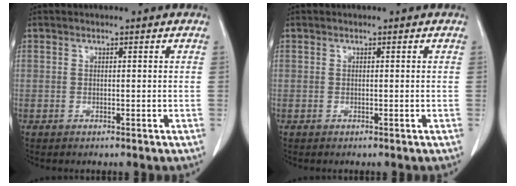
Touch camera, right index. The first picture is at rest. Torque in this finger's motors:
{"motor_torque": [0.00, 0.00, 0.00, 0.00]}